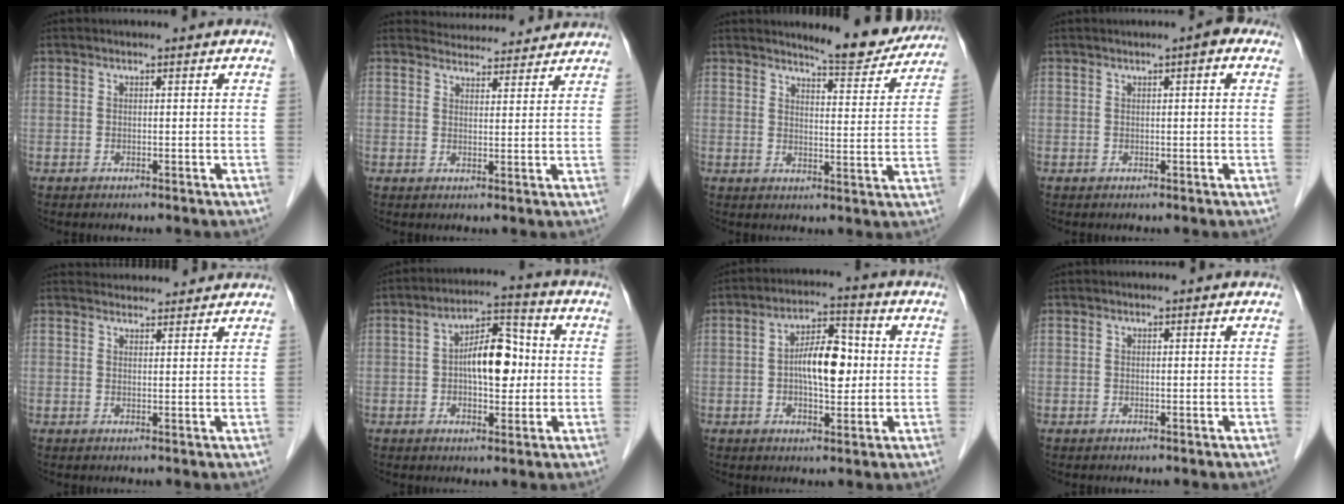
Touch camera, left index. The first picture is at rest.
{"total": 8.0, "force": [7.8, 1.6, 0.7], "torque": [-0.004, 0.019, 0.092]}
{"total": 8.9, "force": [8.4, 1.4, 2.4], "torque": [-0.031, -0.015, 0.100]}
{"total": 2.1, "force": [1.0, 0.4, 1.8], "torque": [-0.024, 0.006, 0.008]}
{"total": 6.2, "force": [6.0, 1.2, 0.6], "torque": [-0.006, 0.028, 0.075]}
{"total": 8.6, "force": [-0.1, 3.9, 7.7], "torque": [-0.130, 0.026, -0.001]}
{"total": 8.0, "force": [0.1, 3.2, 7.3], "torque": [-0.129, 0.017, -0.002]}
{"total": 0.0}